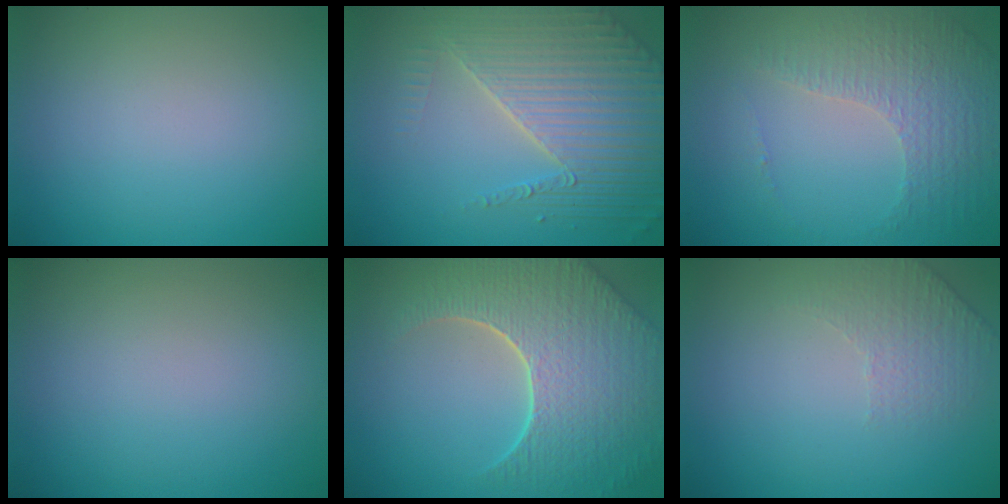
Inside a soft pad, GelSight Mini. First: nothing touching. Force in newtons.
{"total": 5.8, "press": 4.8, "slide": 3.2}
{"total": 4.3, "press": 3.0, "slide": 3.1}
{"total": 0.0}
{"total": 8.7, "press": 6.1, "slide": 6.1}
{"total": 1.5, "press": 1.0, "slide": 1.1}